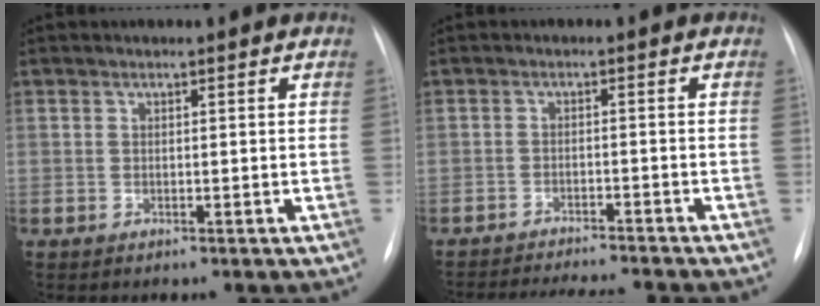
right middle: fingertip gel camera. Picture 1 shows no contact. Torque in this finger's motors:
{"motor_torque": [0.30, -0.46, 0.23, 0.09]}